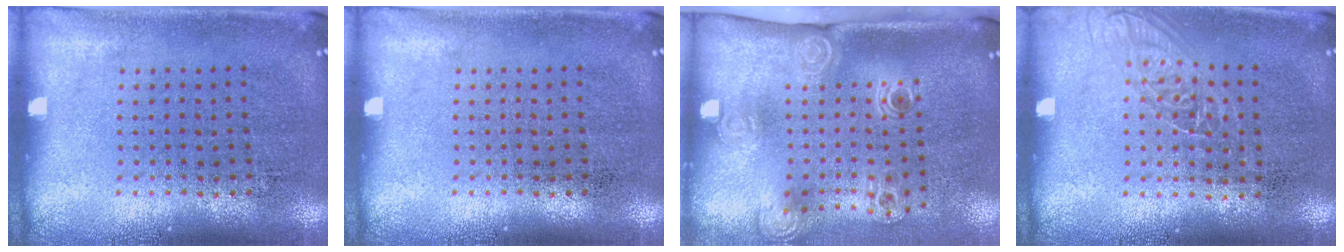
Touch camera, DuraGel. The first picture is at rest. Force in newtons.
{"total": 0.0}
{"total": 2.2, "press": 1.5, "slide": 1.6}
{"total": 1.1, "press": 1.0, "slide": 0.5}